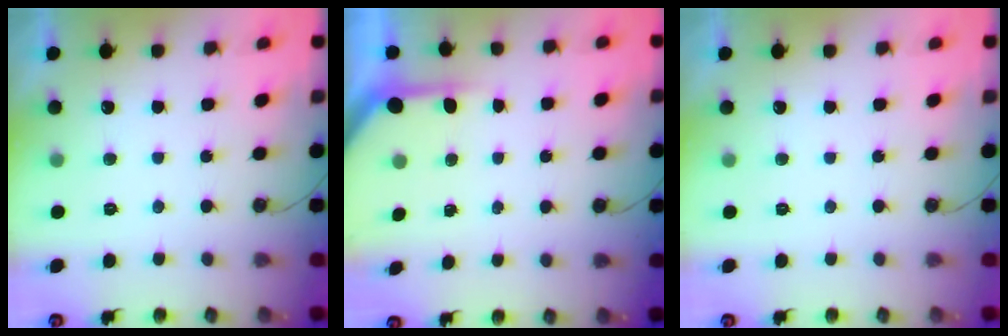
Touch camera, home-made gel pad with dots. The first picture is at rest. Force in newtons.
{"total": 4.2, "press": 4.2, "slide": 0.4}
{"total": 0.0}